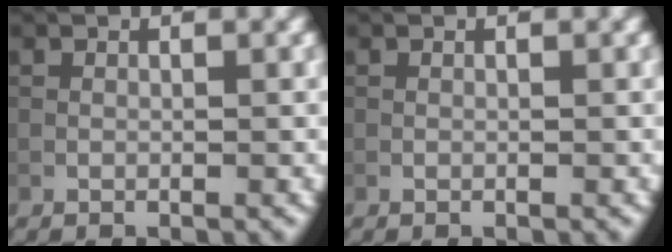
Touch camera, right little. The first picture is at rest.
{"total": 0.0}